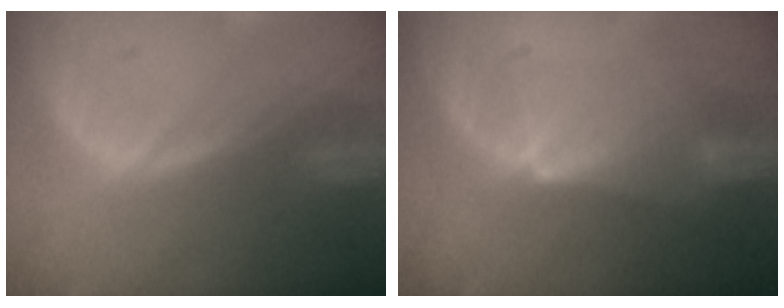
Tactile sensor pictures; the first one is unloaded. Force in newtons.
{"total": 5.8, "press": 5.4, "slide": 2.1}